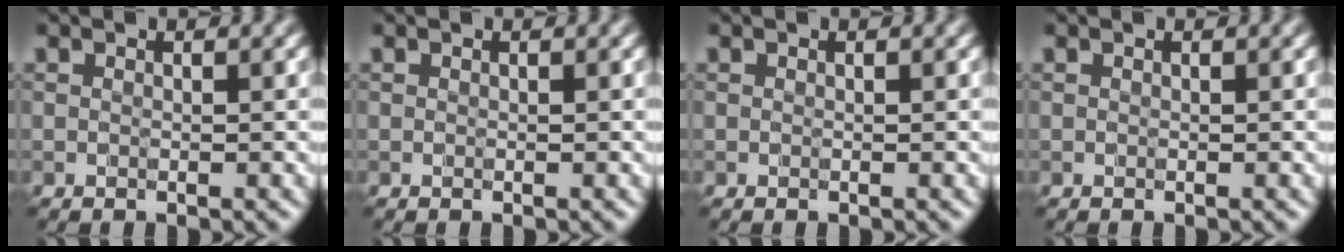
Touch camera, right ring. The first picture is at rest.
{"total": 0.0}
{"total": 0.0}
{"total": 0.0}